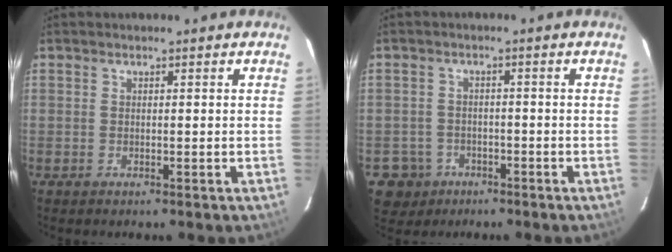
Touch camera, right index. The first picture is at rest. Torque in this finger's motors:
{"motor_torque": [-1.04, -0.55, -1.06, -0.21]}